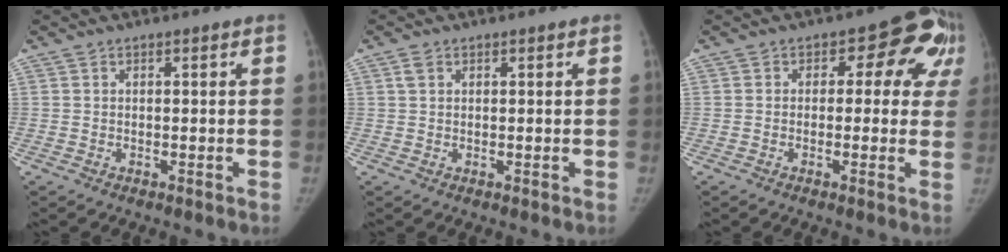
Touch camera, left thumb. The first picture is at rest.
{"total": 1.4, "force": [0.6, 1.0, 0.7], "torque": [-0.012, 0.005, 0.013]}
{"total": 9.7, "force": [2.2, 6.3, 7.0], "torque": [-0.018, 0.015, 0.010]}